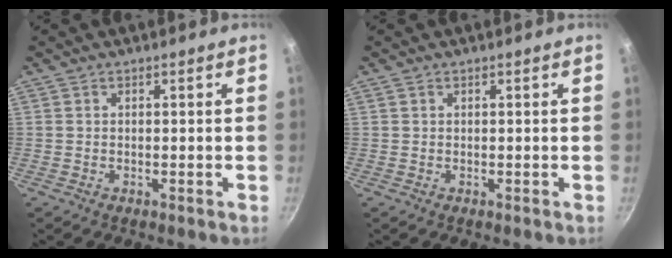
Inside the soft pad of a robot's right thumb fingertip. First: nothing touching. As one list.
[{"total": 0.0}]